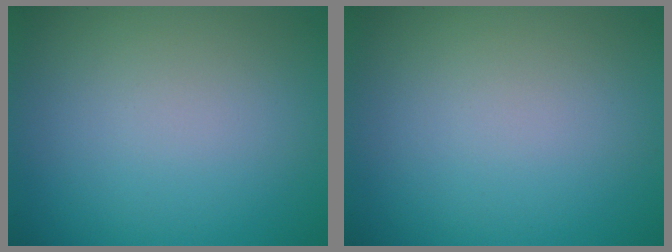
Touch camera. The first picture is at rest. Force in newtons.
{"total": 0.0}